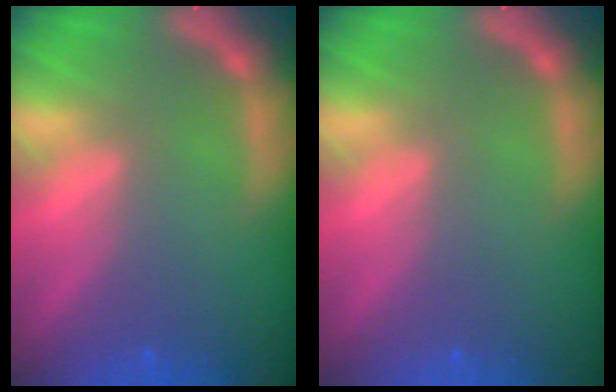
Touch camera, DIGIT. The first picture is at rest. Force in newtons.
{"total": 0.0}